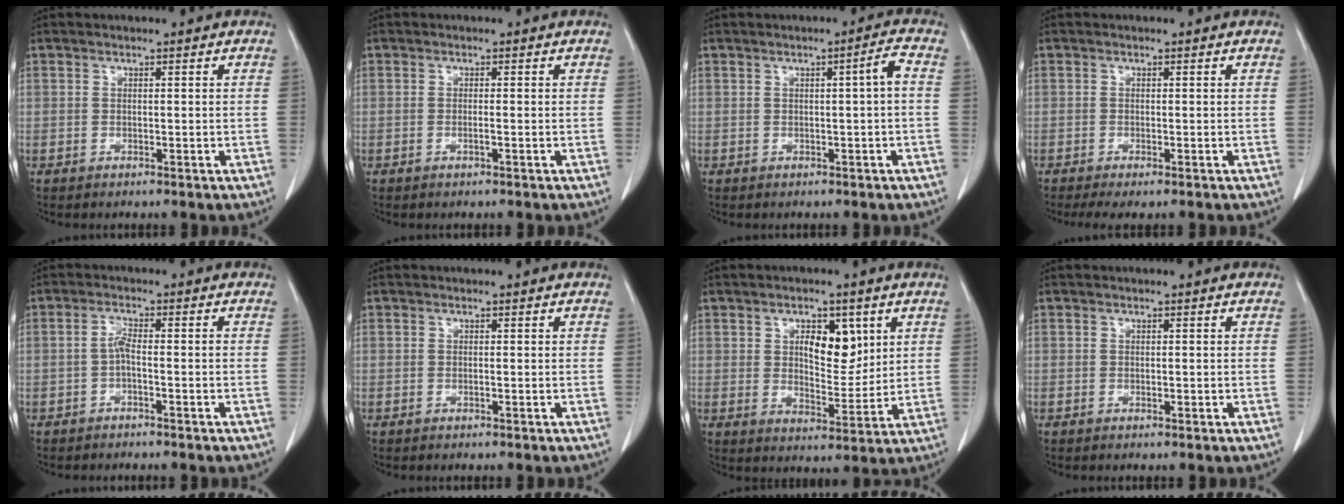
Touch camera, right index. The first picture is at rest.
{"total": 0.7, "force": [-0.3, -0.1, 0.6], "torque": [-0.016, -0.001, -0.004]}
{"total": 2.4, "force": [0.1, -0.1, 2.4], "torque": [-0.037, 0.005, 0.002]}
{"total": 3.8, "force": [-3.0, 0.9, 2.3], "torque": [-0.033, -0.011, -0.044]}
{"total": 2.1, "force": [-0.8, 0.4, 1.9], "torque": [-0.037, 0.004, -0.015]}
{"total": 0.0}
{"total": 7.7, "force": [2.9, 3.6, 6.2], "torque": [-0.094, 0.000, 0.051]}
{"total": 0.0}